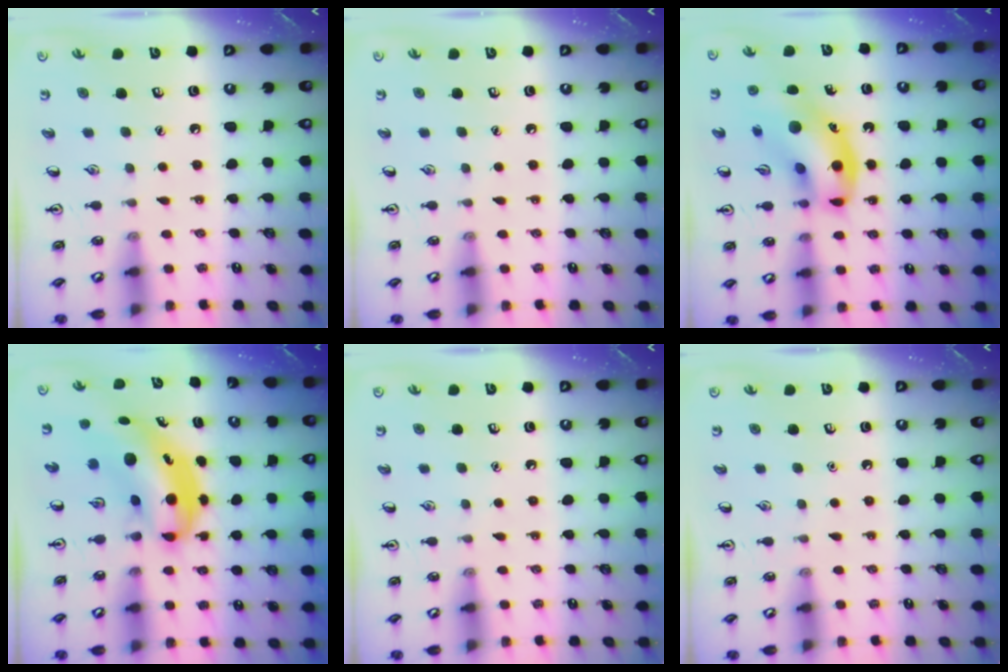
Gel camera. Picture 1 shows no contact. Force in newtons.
{"total": 0.0}
{"total": 15.5, "press": 15.2, "slide": 2.9}
{"total": 6.3, "press": 6.1, "slide": 1.7}
{"total": 0.0}
{"total": 0.0}